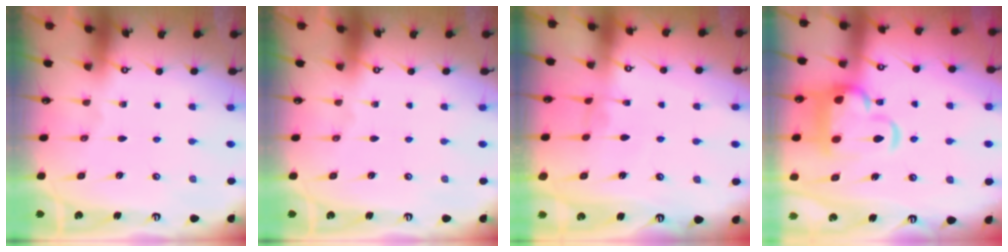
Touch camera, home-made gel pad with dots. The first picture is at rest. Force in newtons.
{"total": 0.0}
{"total": 1.4, "press": 1.3, "slide": 0.4}
{"total": 9.1, "press": 8.9, "slide": 1.9}